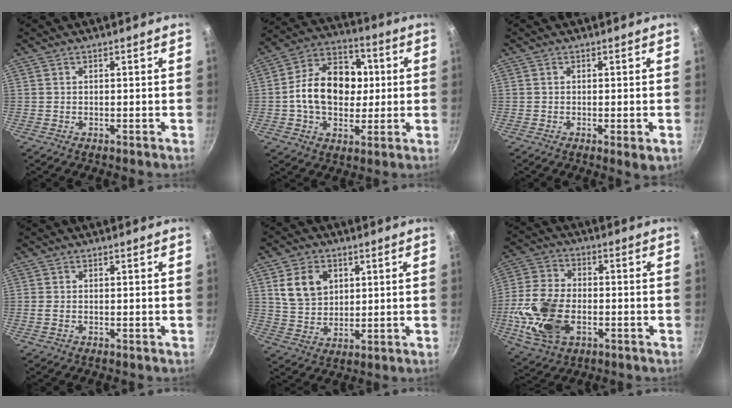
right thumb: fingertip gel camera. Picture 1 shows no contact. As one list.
[{"total": 16.4, "force": [0.4, 11.9, 11.3], "torque": [-0.157, 0.025, 0.003]}, {"total": 2.8, "force": [-0.8, 0.6, 2.6], "torque": [-0.039, -0.009, -0.010]}, {"total": 1.5, "force": [-0.4, 0.9, 1.1], "torque": [-0.031, -0.001, -0.007]}, {"total": 9.4, "force": [3.2, 7.1, 5.2], "torque": [-0.070, -0.011, 0.068]}, {"total": 15.8, "force": [-3.7, 9.8, 11.9], "torque": [-0.243, 0.008, -0.067]}]